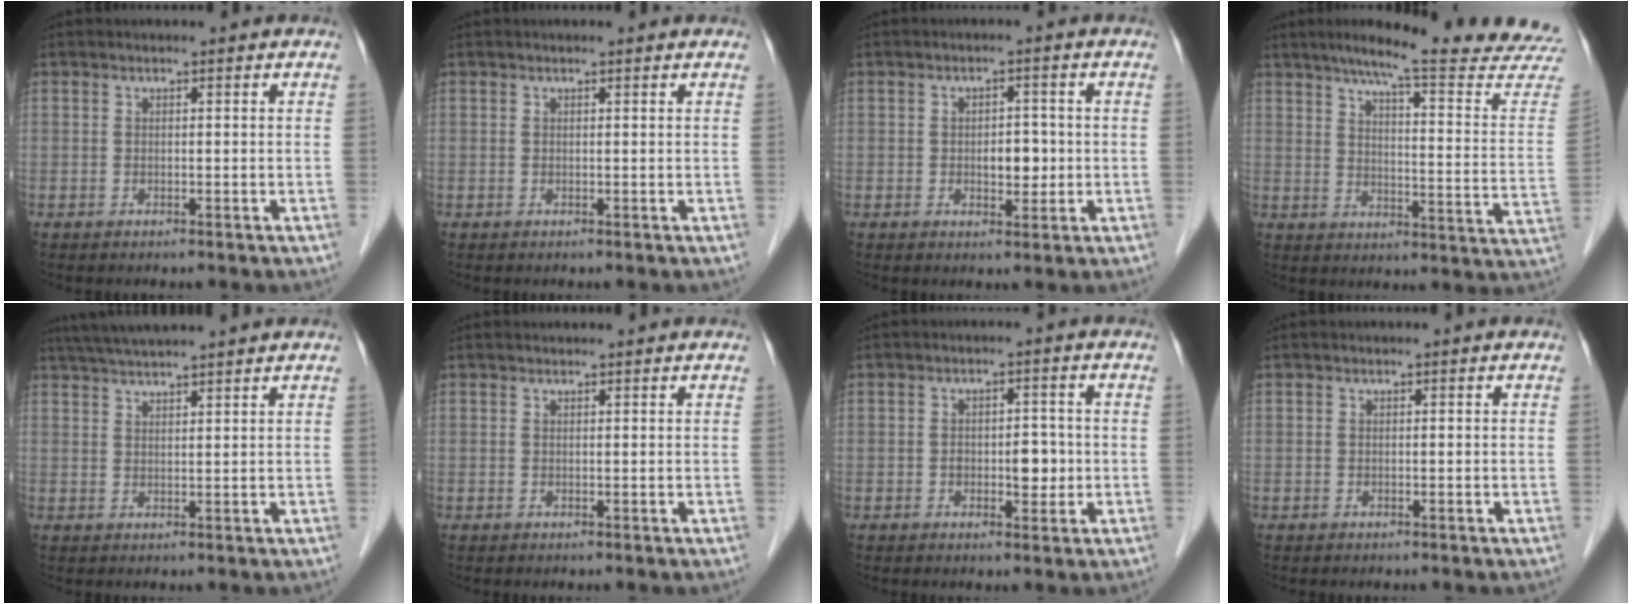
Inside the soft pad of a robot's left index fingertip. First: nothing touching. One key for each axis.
{"total": 1.3, "fx": 1.2, "fy": 0.1, "fz": 0.4, "tx": -0.012, "ty": 0.011, "tz": 0.014}
{"total": 3.4, "fx": -0.3, "fy": 1.9, "fz": 2.8, "tx": -0.037, "ty": 0.004, "tz": 0.000}
{"total": 22.7, "fx": 20.2, "fy": -0.5, "fz": 10.3, "tx": -0.140, "ty": -0.081, "tz": 0.243}
{"total": 8.3, "fx": 7.4, "fy": -0.5, "fz": 3.7, "tx": -0.066, "ty": 0.037, "tz": 0.114}
{"total": 2.1, "fx": 2.1, "fy": 0.2, "fz": 0.4, "tx": -0.009, "ty": 0.019, "tz": 0.026}
{"total": 3.6, "fx": -0.6, "fy": 2.0, "fz": 3.0, "tx": -0.040, "ty": 0.005, "tz": -0.004}
{"total": 0.0}